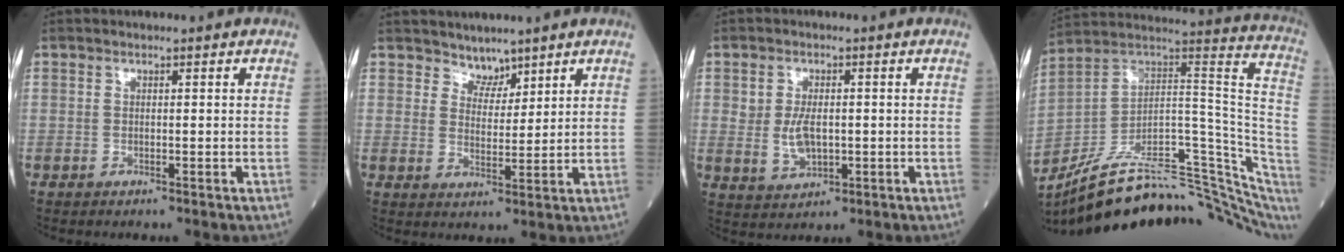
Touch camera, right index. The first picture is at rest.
{"total": 3.1, "force": [2.8, 1.4, 0.2], "torque": [0.002, -0.001, 0.050]}
{"total": 4.5, "force": [-0.2, 2.5, 3.8], "torque": [-0.076, -0.001, 0.005]}
{"total": 26.4, "force": [-19.9, 6.2, 16.2], "torque": [-0.160, 0.052, -0.290]}